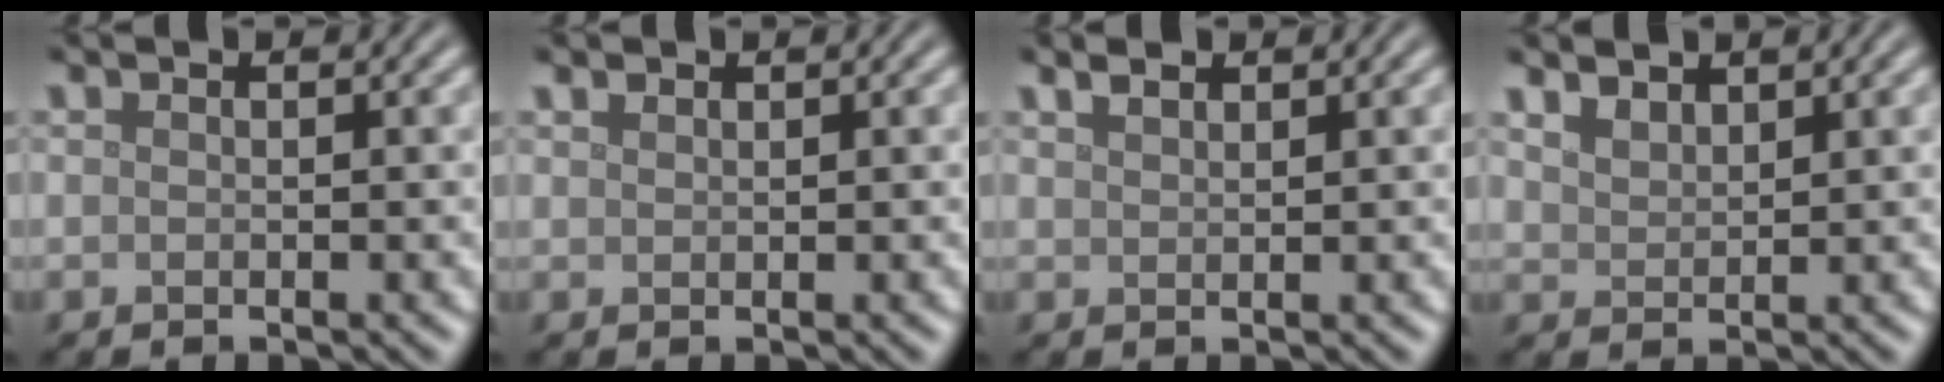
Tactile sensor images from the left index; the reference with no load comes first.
{"total": 0.6, "force": [0.6, 0.3, 0.1], "torque": [-0.005, 0.001, 0.013]}
{"total": 1.2, "force": [1.0, 0.5, 0.5], "torque": [-0.014, 0.004, 0.022]}
{"total": 2.2, "force": [1.8, 1.0, 0.7], "torque": [-0.020, 0.003, 0.040]}